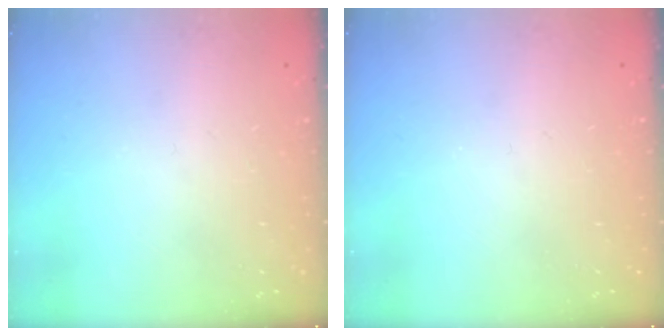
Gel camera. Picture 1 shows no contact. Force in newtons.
{"total": 0.0}